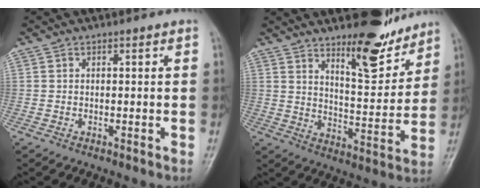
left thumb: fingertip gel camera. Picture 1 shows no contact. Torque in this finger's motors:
{"motor_torque": [0.15, -0.15, -0.16, -0.40, 0.13]}